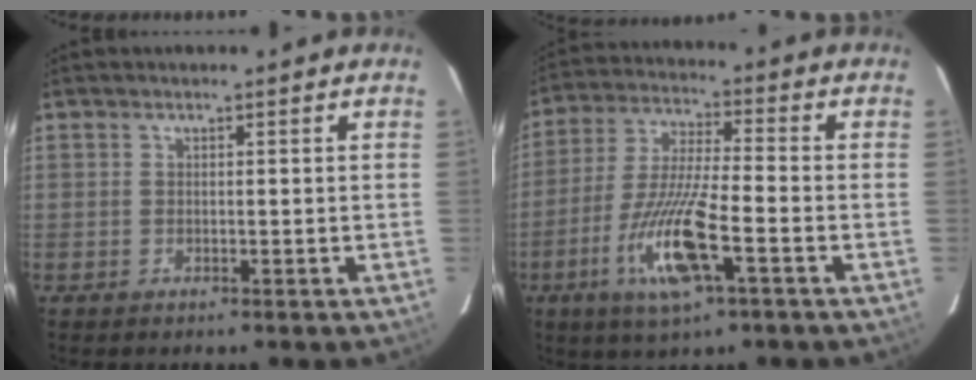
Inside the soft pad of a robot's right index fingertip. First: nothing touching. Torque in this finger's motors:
{"motor_torque": [0.36, -0.06, 0.19, 0.18]}